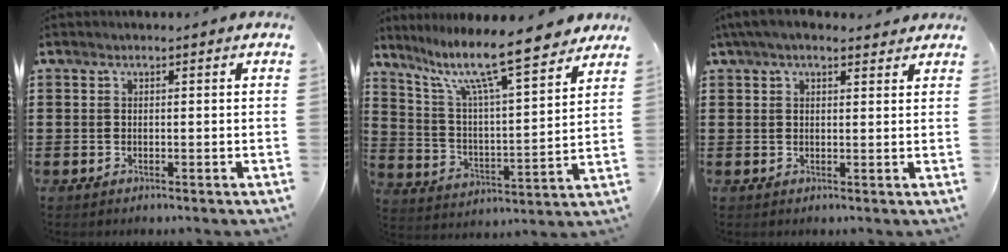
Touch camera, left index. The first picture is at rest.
{"total": 12.5, "force": [9.9, 1.8, 7.4], "torque": [-0.160, -0.057, 0.166]}
{"total": 3.7, "force": [2.9, 1.1, 2.1], "torque": [-0.049, 0.003, 0.053]}